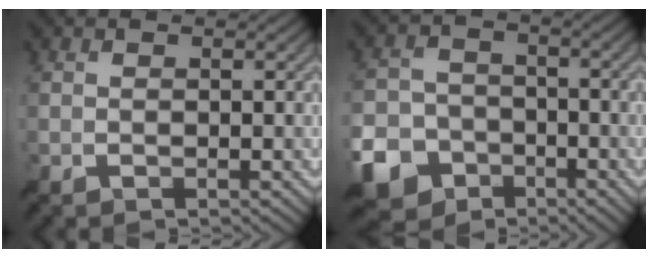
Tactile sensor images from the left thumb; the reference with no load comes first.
{"total": 8.5, "force": [-5.0, 6.0, 3.3], "torque": [-0.088, -0.017, -0.105]}